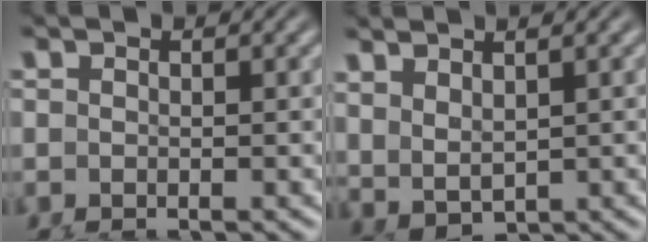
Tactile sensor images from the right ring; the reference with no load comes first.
{"total": 2.1, "force": [2.1, -0.1, 0.3], "torque": [-0.005, 0.001, 0.054]}